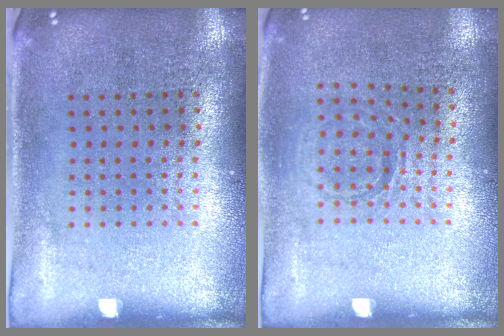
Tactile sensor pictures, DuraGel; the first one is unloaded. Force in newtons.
{"total": 0.8, "press": 0.8, "slide": 0.0}